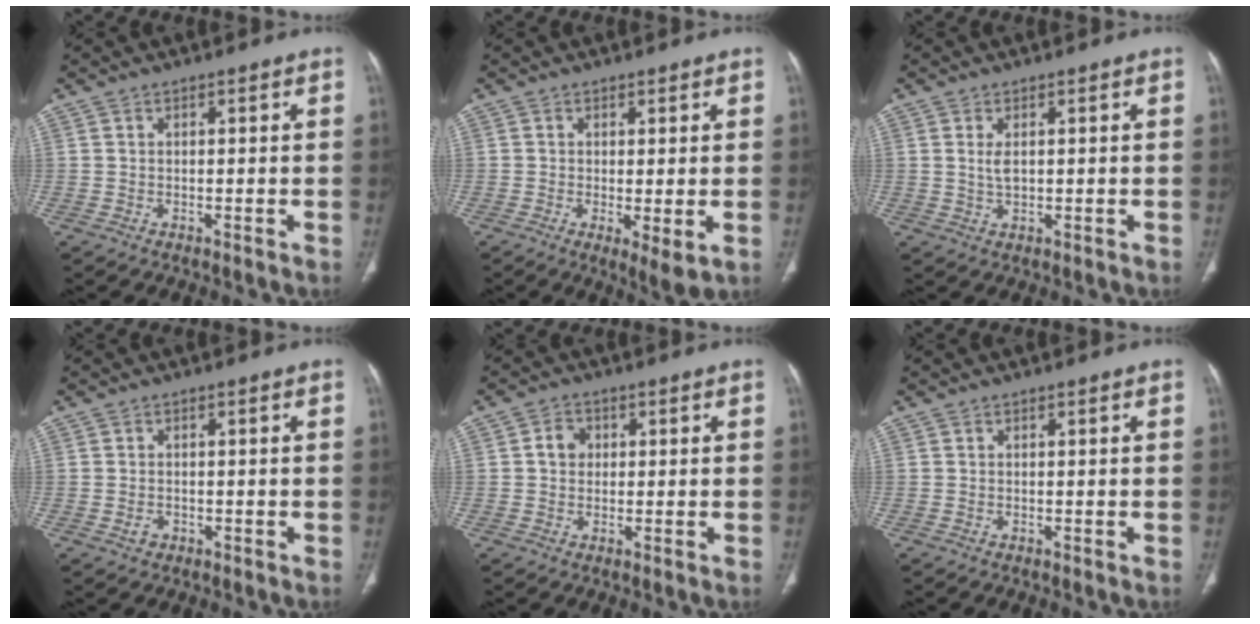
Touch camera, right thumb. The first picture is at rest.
{"total": 4.7, "force": [-0.8, 1.3, 4.4], "torque": [-0.080, -0.019, -0.014]}
{"total": 2.5, "force": [0.6, 1.2, 2.1], "torque": [-0.044, -0.004, 0.015]}
{"total": 1.6, "force": [-0.6, 1.3, 0.8], "torque": [-0.015, 0.006, -0.007]}
{"total": 3.3, "force": [0.4, 2.8, 1.6], "torque": [-0.015, 0.008, 0.003]}
{"total": 0.0}